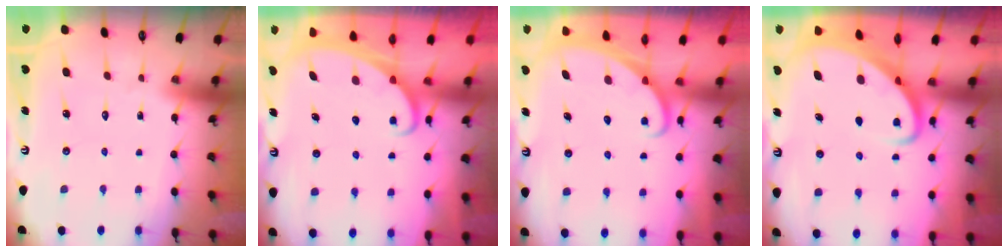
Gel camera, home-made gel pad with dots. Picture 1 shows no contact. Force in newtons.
{"total": 2.4, "press": 2.3, "slide": 0.3}
{"total": 2.1, "press": 2.1, "slide": 0.1}
{"total": 3.3, "press": 3.2, "slide": 0.4}